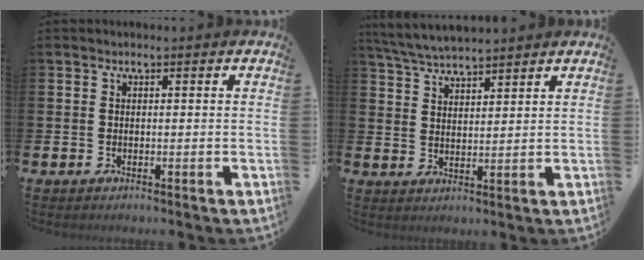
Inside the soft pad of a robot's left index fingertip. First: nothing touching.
{"total": 4.9, "force": [4.9, 0.2, 0.8], "torque": [-0.038, -0.019, 0.090]}